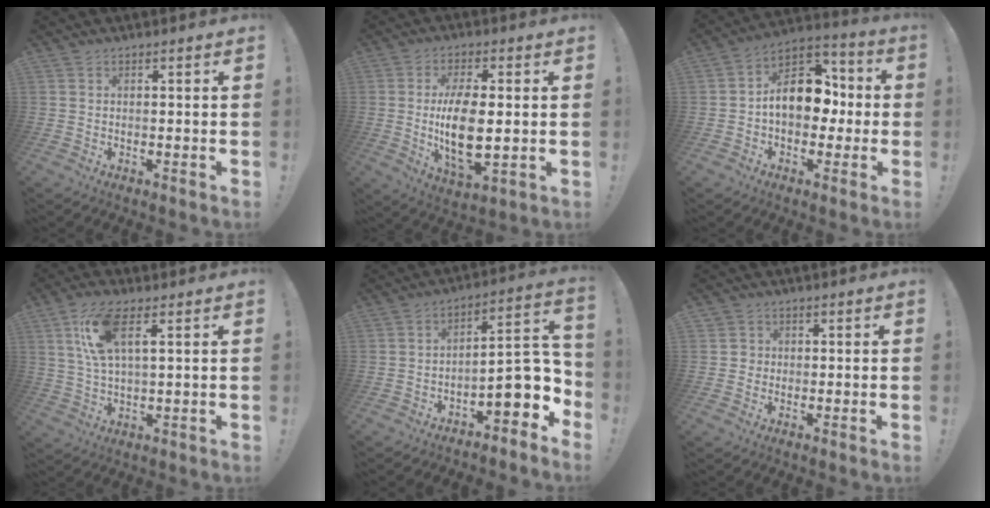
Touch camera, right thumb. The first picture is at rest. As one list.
[{"total": 14.3, "force": [0.0, 6.8, 12.6], "torque": [-0.248, -0.013, -0.005]}, {"total": 15.4, "force": [-0.2, 11.0, 10.8], "torque": [-0.152, 0.021, 0.003]}, {"total": 10.9, "force": [4.4, 4.3, 9.0], "torque": [-0.167, -0.002, 0.083]}, {"total": 12.6, "force": [-3.5, 5.4, 10.9], "torque": [-0.121, 0.005, -0.052]}, {"total": 2.8, "force": [-0.2, 2.7, 0.6], "torque": [-0.007, 0.005, -0.003]}]